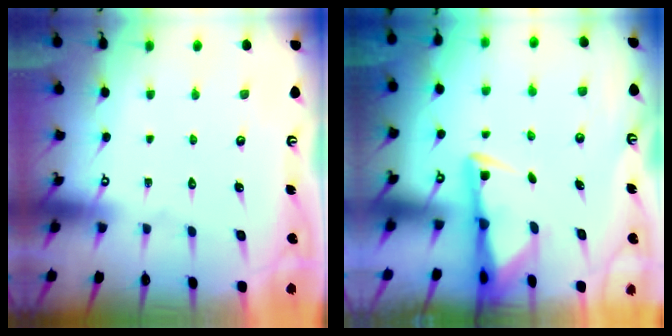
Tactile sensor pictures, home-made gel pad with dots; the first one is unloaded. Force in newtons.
{"total": 3.0, "press": 2.9, "slide": 0.6}